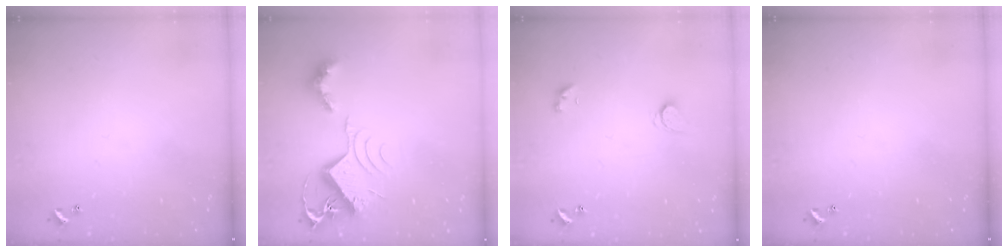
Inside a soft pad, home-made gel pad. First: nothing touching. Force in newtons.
{"total": 11.2, "press": 11.2, "slide": 0.4}
{"total": 2.3, "press": 2.3, "slide": 0.3}
{"total": 0.0}